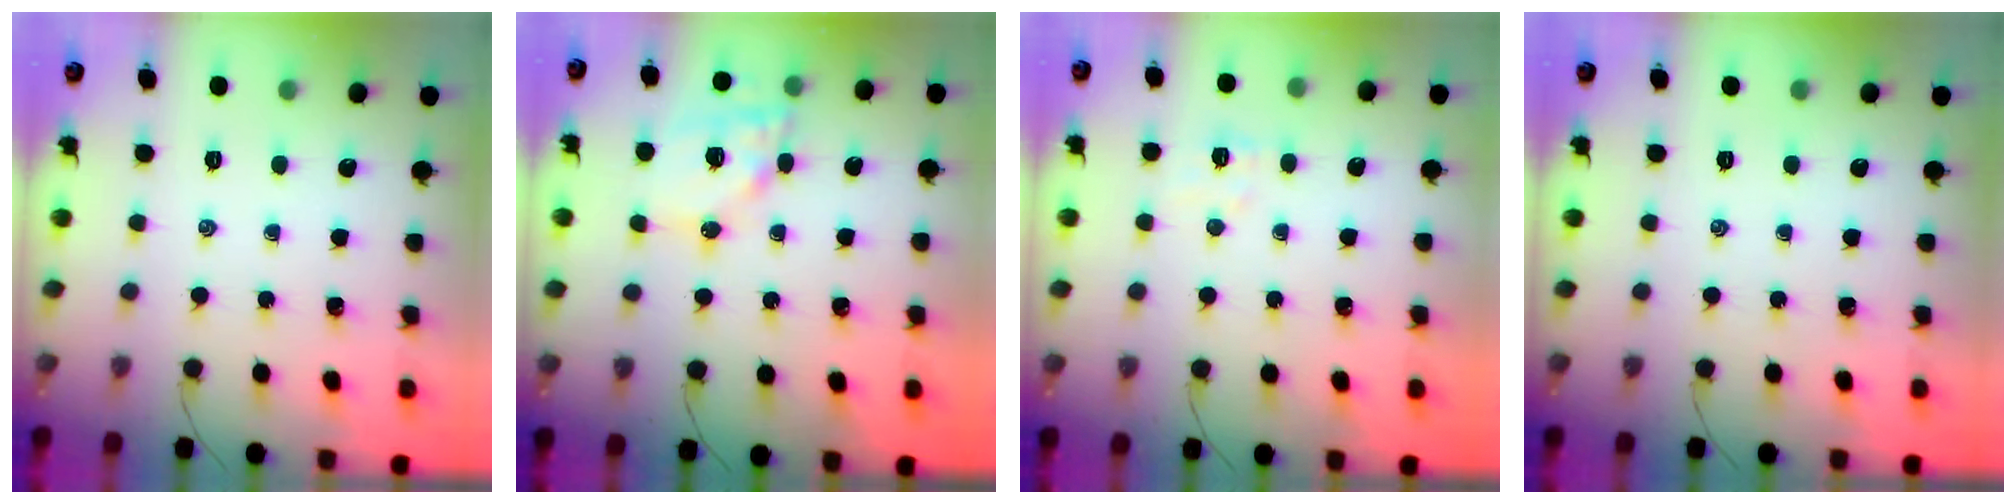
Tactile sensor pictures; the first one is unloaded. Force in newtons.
{"total": 14.5, "press": 14.2, "slide": 2.9}
{"total": 4.2, "press": 4.0, "slide": 1.2}
{"total": 0.0}